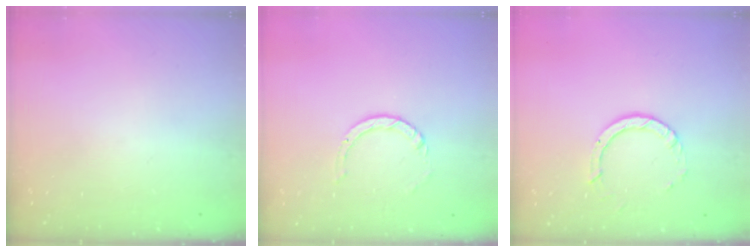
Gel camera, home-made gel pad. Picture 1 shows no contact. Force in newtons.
{"total": 3.8, "press": 3.7, "slide": 0.3}
{"total": 4.7, "press": 4.7, "slide": 0.4}